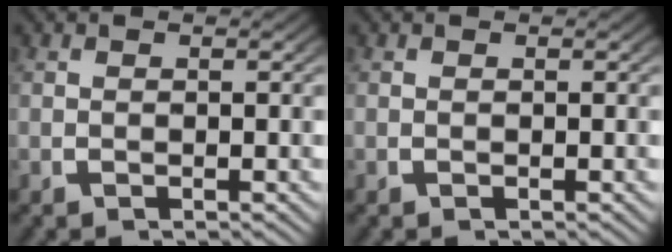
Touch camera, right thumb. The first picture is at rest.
{"total": 0.0}